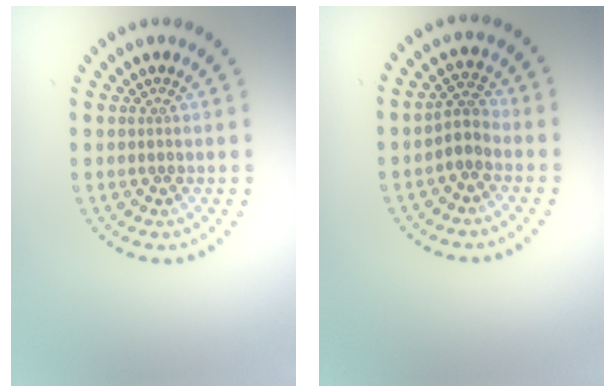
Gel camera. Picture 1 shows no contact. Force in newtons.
{"total": 2.2, "press": 2.0, "slide": 0.9}